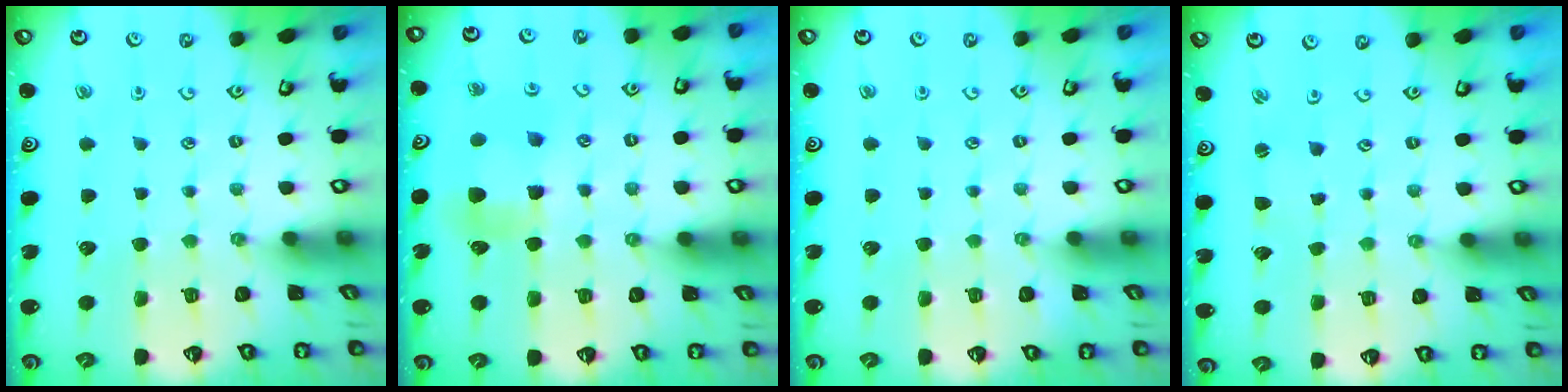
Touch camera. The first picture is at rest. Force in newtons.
{"total": 6.5, "press": 6.5, "slide": 0.5}
{"total": 0.0}
{"total": 1.5, "press": 1.4, "slide": 0.2}